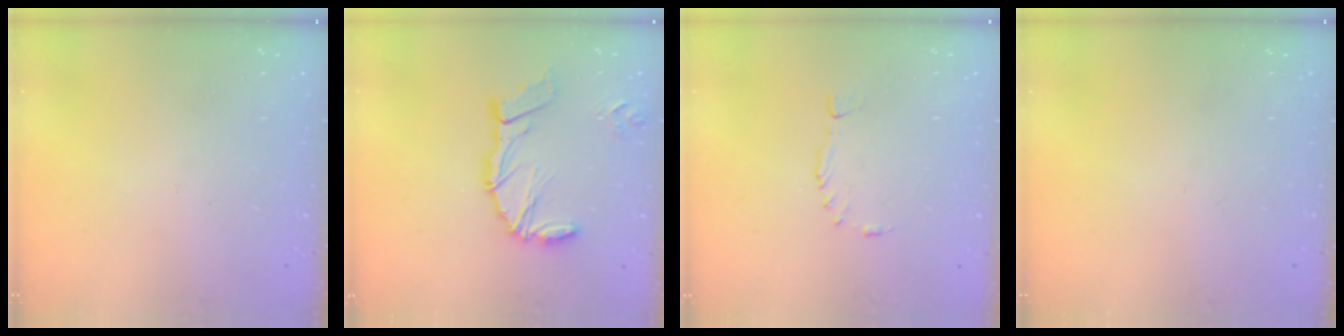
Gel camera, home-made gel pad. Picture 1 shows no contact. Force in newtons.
{"total": 13.4, "press": 13.2, "slide": 1.7}
{"total": 3.1, "press": 3.0, "slide": 0.8}
{"total": 0.0}